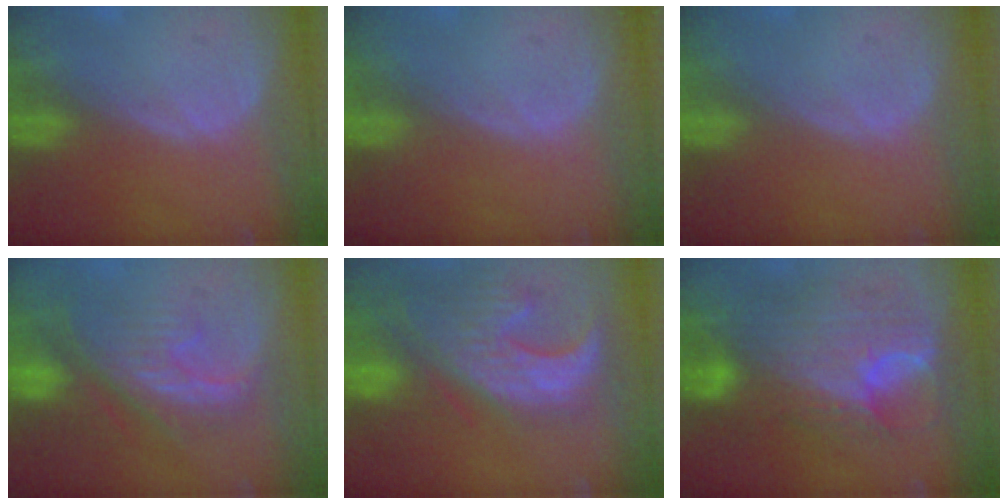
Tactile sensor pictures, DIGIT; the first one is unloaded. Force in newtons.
{"total": 0.0}
{"total": 0.0}
{"total": 9.7, "press": 8.9, "slide": 3.8}
{"total": 12.6, "press": 11.2, "slide": 5.8}
{"total": 11.9, "press": 11.8, "slide": 1.0}